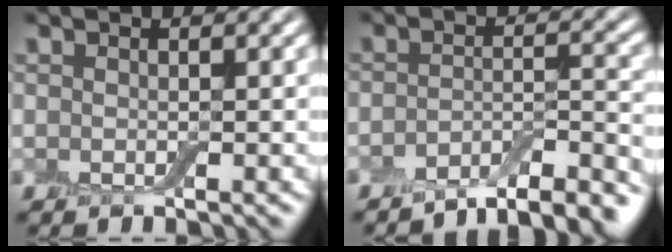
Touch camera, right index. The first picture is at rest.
{"total": 6.7, "force": [-5.7, 1.3, 3.2], "torque": [-0.049, 0.002, -0.091]}